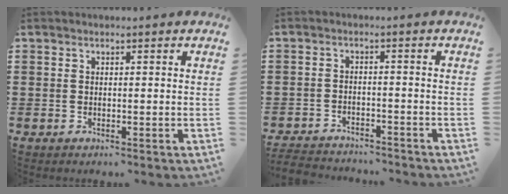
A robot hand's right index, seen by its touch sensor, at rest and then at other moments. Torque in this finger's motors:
{"motor_torque": [-2.14, 0.00, -1.06, -0.18]}